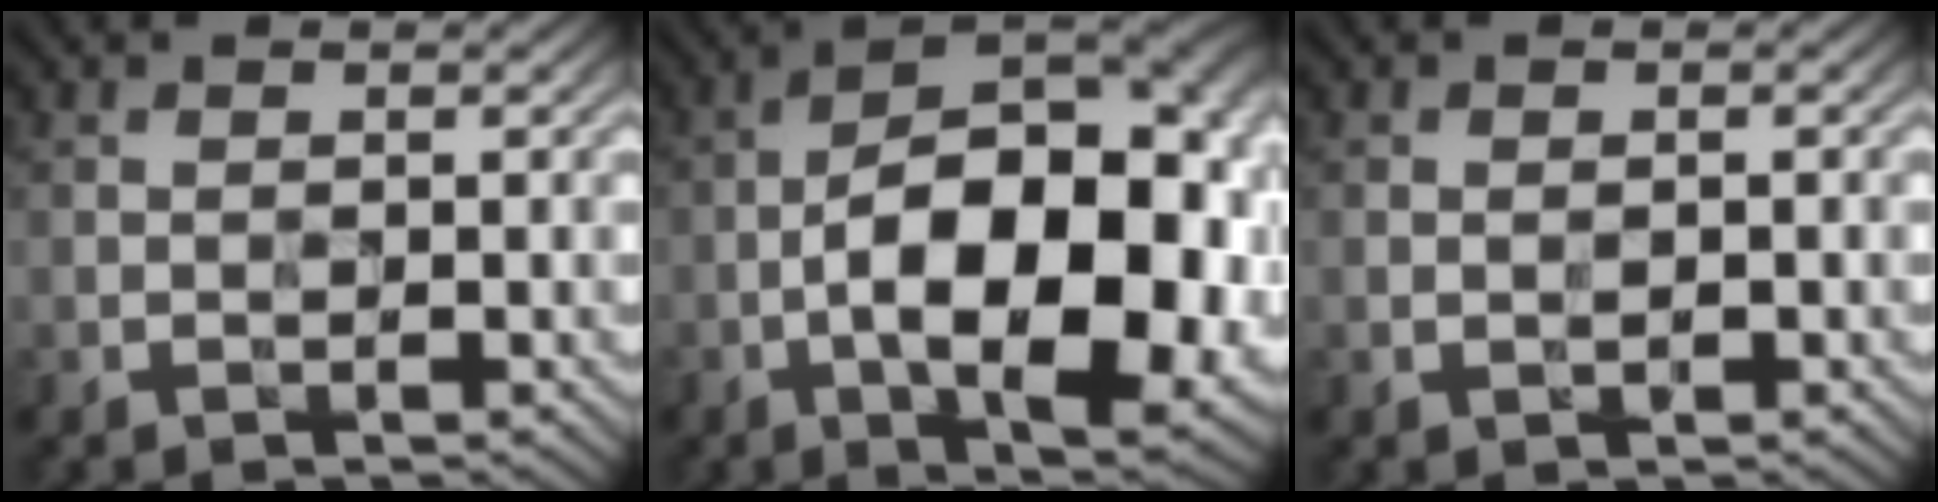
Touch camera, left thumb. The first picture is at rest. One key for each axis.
{"total": 19.8, "fx": -3.9, "fy": 9.0, "fz": 17.2, "tx": -0.249, "ty": 0.000, "tz": -0.058}
{"total": 0.7, "fx": -0.1, "fy": 0.4, "fz": 0.6, "tx": -0.009, "ty": 0.000, "tz": -0.002}